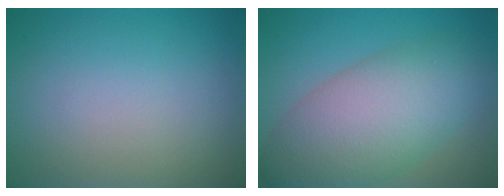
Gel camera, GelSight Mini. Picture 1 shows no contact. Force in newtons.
{"total": 8.9, "press": 8.9, "slide": 0.5}